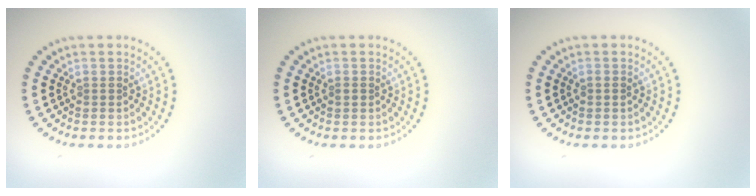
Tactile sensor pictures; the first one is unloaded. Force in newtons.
{"total": 0.6, "press": 0.6, "slide": 0.1}
{"total": 0.6, "press": 0.5, "slide": 0.2}